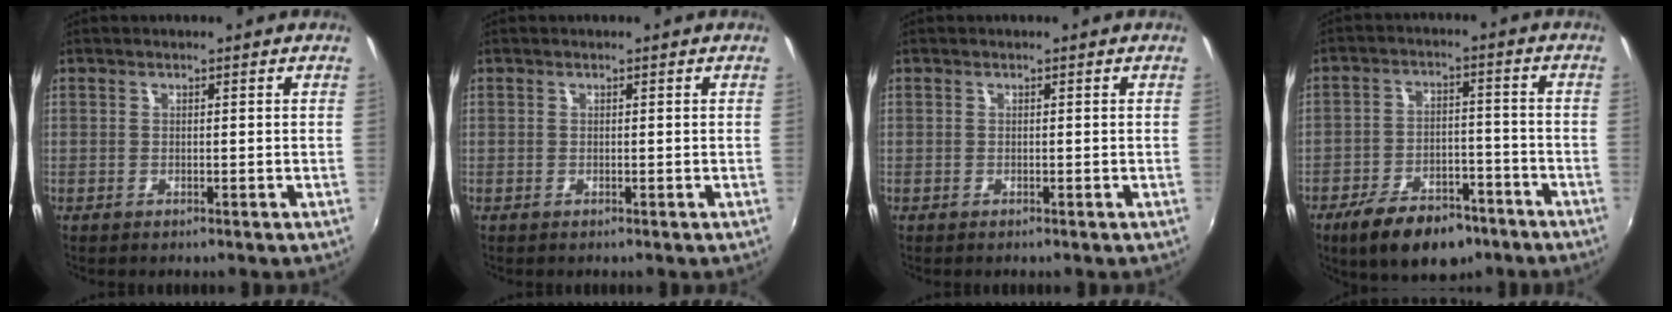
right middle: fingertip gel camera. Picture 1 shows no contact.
{"total": 0.0}
{"total": 0.0}
{"total": 13.0, "force": [-9.0, 6.1, 7.2], "torque": [-0.147, -0.001, -0.137]}